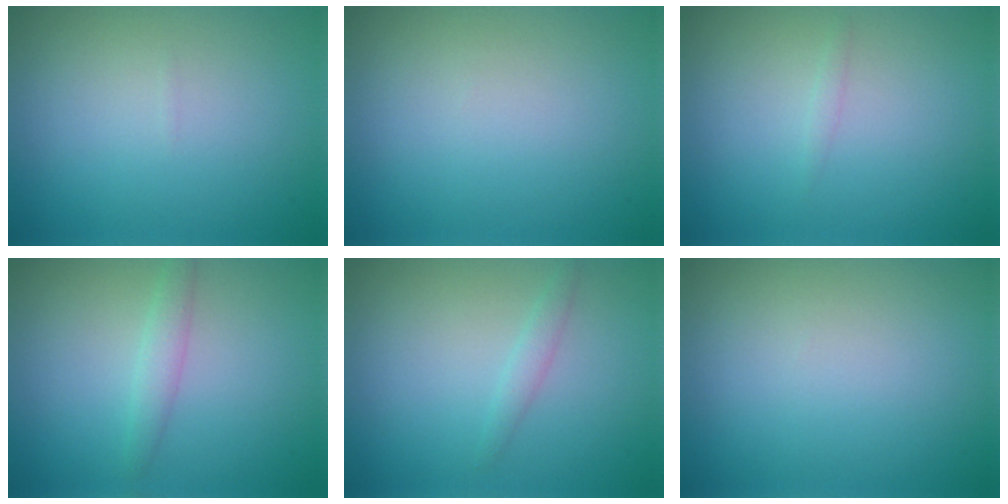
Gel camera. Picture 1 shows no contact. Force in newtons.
{"total": 0.0}
{"total": 0.6, "press": 0.6, "slide": 0.1}
{"total": 1.6, "press": 1.6, "slide": 0.0}
{"total": 1.1, "press": 1.1, "slide": 0.1}
{"total": 0.0}